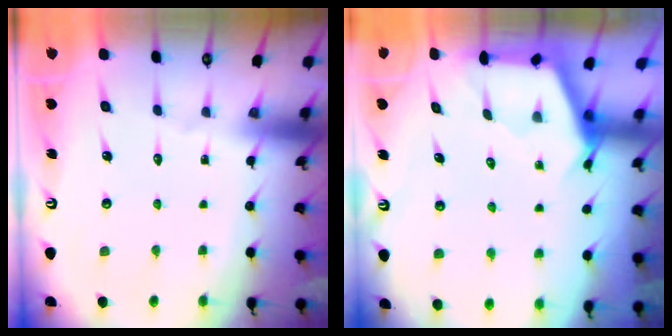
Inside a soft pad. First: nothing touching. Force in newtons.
{"total": 2.6, "press": 2.6, "slide": 0.4}